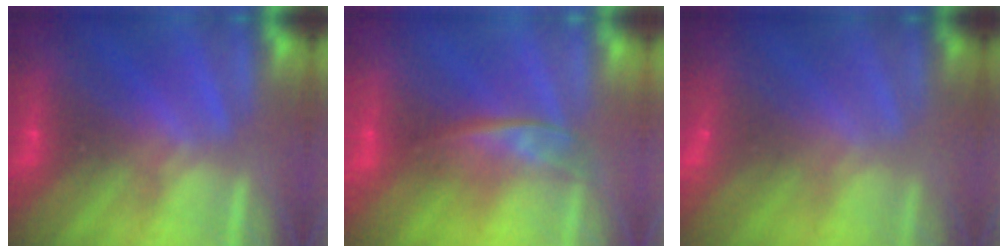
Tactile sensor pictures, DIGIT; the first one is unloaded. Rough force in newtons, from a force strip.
{"total": 2.2}
{"total": 2.9}